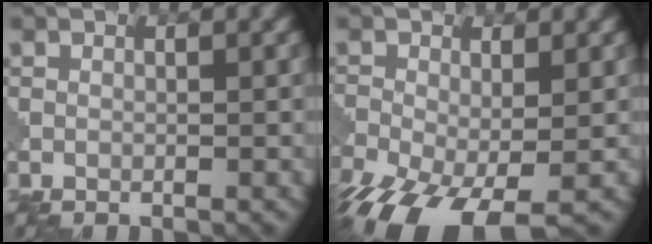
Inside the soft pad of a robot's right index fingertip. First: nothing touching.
{"total": 9.8, "force": [-6.1, 3.6, 6.7], "torque": [-0.150, -0.059, -0.092]}